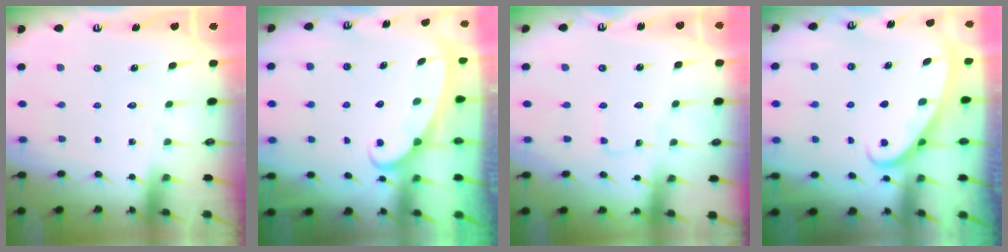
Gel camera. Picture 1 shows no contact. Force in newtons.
{"total": 2.4, "press": 2.4, "slide": 0.4}
{"total": 2.4, "press": 2.4, "slide": 0.2}
{"total": 3.0, "press": 3.0, "slide": 0.1}